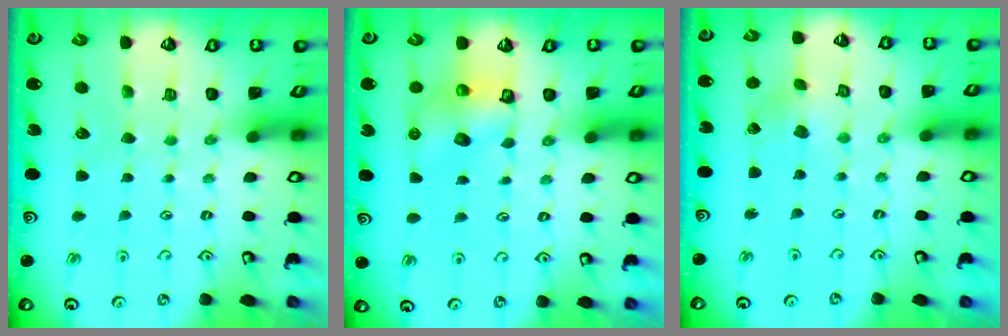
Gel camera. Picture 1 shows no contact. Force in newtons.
{"total": 6.0, "press": 6.0, "slide": 0.1}
{"total": 2.1, "press": 2.0, "slide": 0.3}